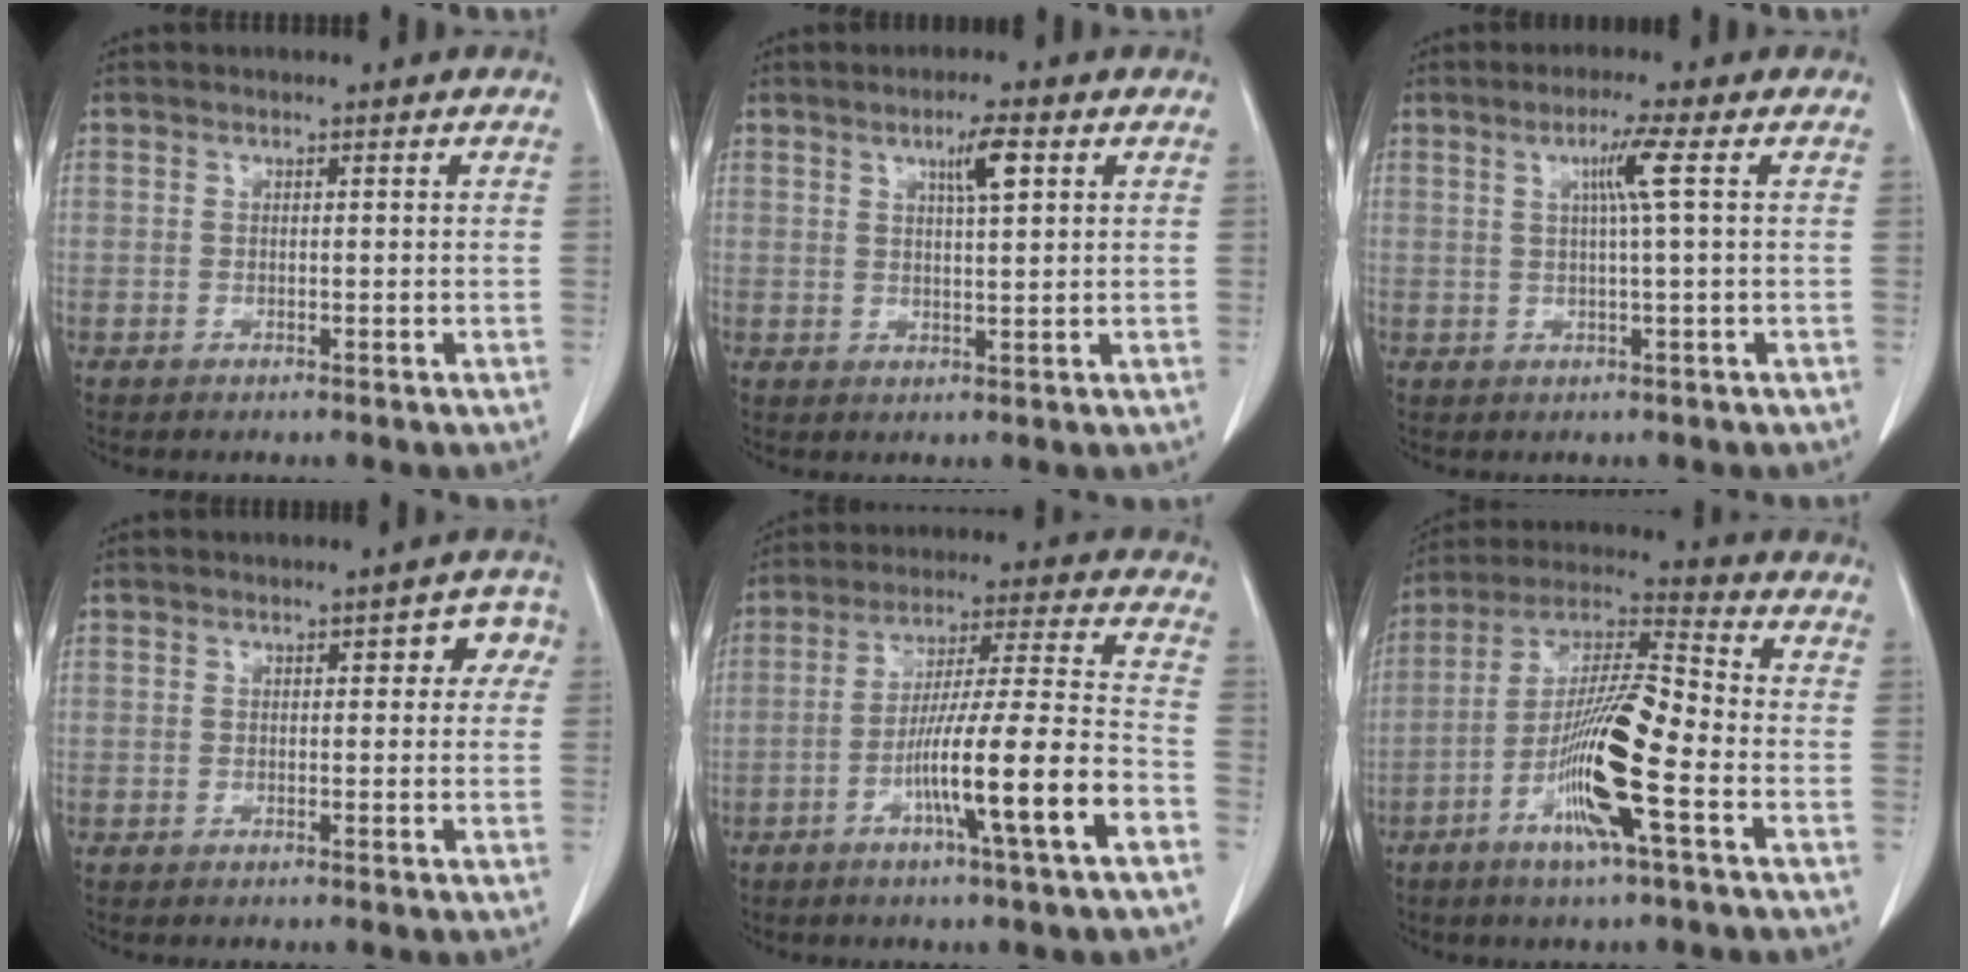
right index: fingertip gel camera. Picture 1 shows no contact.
{"total": 4.2, "force": [1.9, 0.3, 3.7], "torque": [-0.062, 0.000, 0.032]}
{"total": 4.1, "force": [1.1, -1.1, 3.8], "torque": [-0.074, 0.001, 0.020]}
{"total": 4.3, "force": [1.2, 2.1, 3.5], "torque": [-0.027, 0.023, 0.008]}
{"total": 15.0, "force": [-6.3, -0.7, 13.6], "torque": [-0.233, -0.001, -0.108]}
{"total": 14.4, "force": [-5.2, 1.0, 13.4], "torque": [-0.259, -0.003, -0.101]}